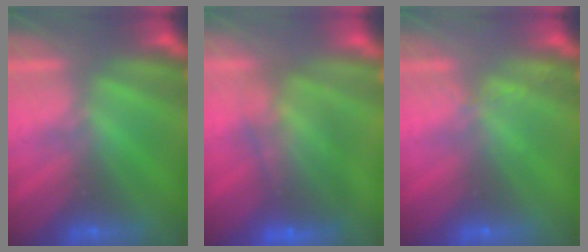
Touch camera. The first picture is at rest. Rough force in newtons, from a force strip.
{"total": 5.6}
{"total": 2.1}